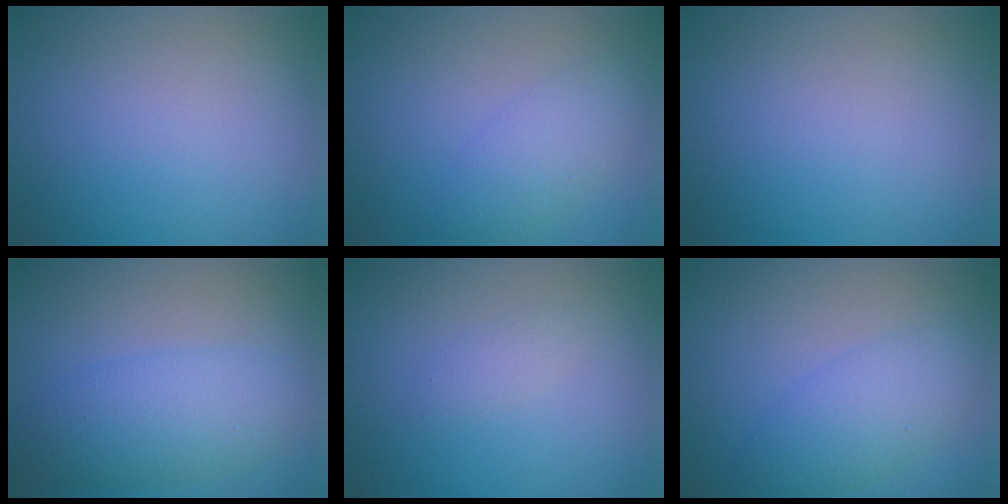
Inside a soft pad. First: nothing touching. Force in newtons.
{"total": 2.8, "press": 2.8, "slide": 0.1}
{"total": 0.0}
{"total": 4.7, "press": 4.7, "slide": 0.1}
{"total": 1.0, "press": 1.0, "slide": 0.1}
{"total": 3.6, "press": 3.6, "slide": 0.0}